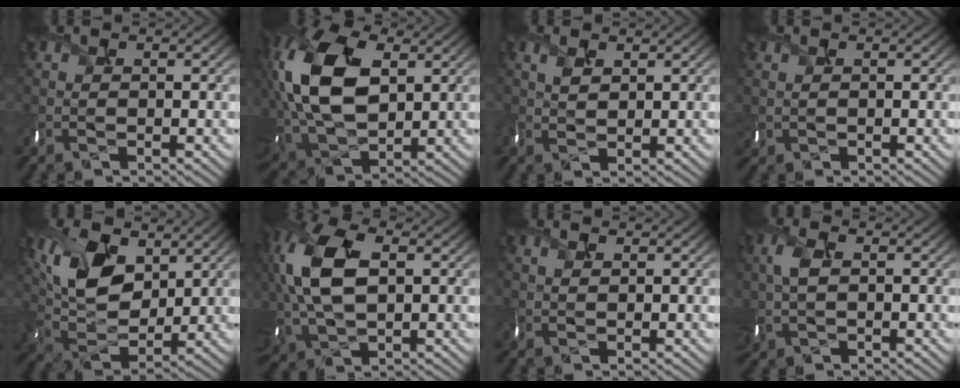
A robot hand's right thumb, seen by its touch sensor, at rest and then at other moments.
{"total": 15.8, "force": [3.5, 10.0, 11.7], "torque": [-0.299, 0.012, 0.075]}
{"total": 1.6, "force": [1.1, 0.6, 1.0], "torque": [-0.037, 0.001, 0.035]}
{"total": 0.8, "force": [0.4, 0.4, 0.6], "torque": [-0.017, 0.001, 0.016]}
{"total": 10.5, "force": [4.5, 6.2, 7.2], "torque": [-0.177, 0.005, 0.093]}
{"total": 12.1, "force": [1.9, 7.3, 9.5], "torque": [-0.249, 0.000, 0.049]}
{"total": 0.5, "force": [0.4, 0.1, 0.3], "torque": [-0.006, 0.003, 0.015]}
{"total": 3.7, "force": [0.3, 2.3, 2.9], "torque": [-0.092, -0.001, 0.013]}